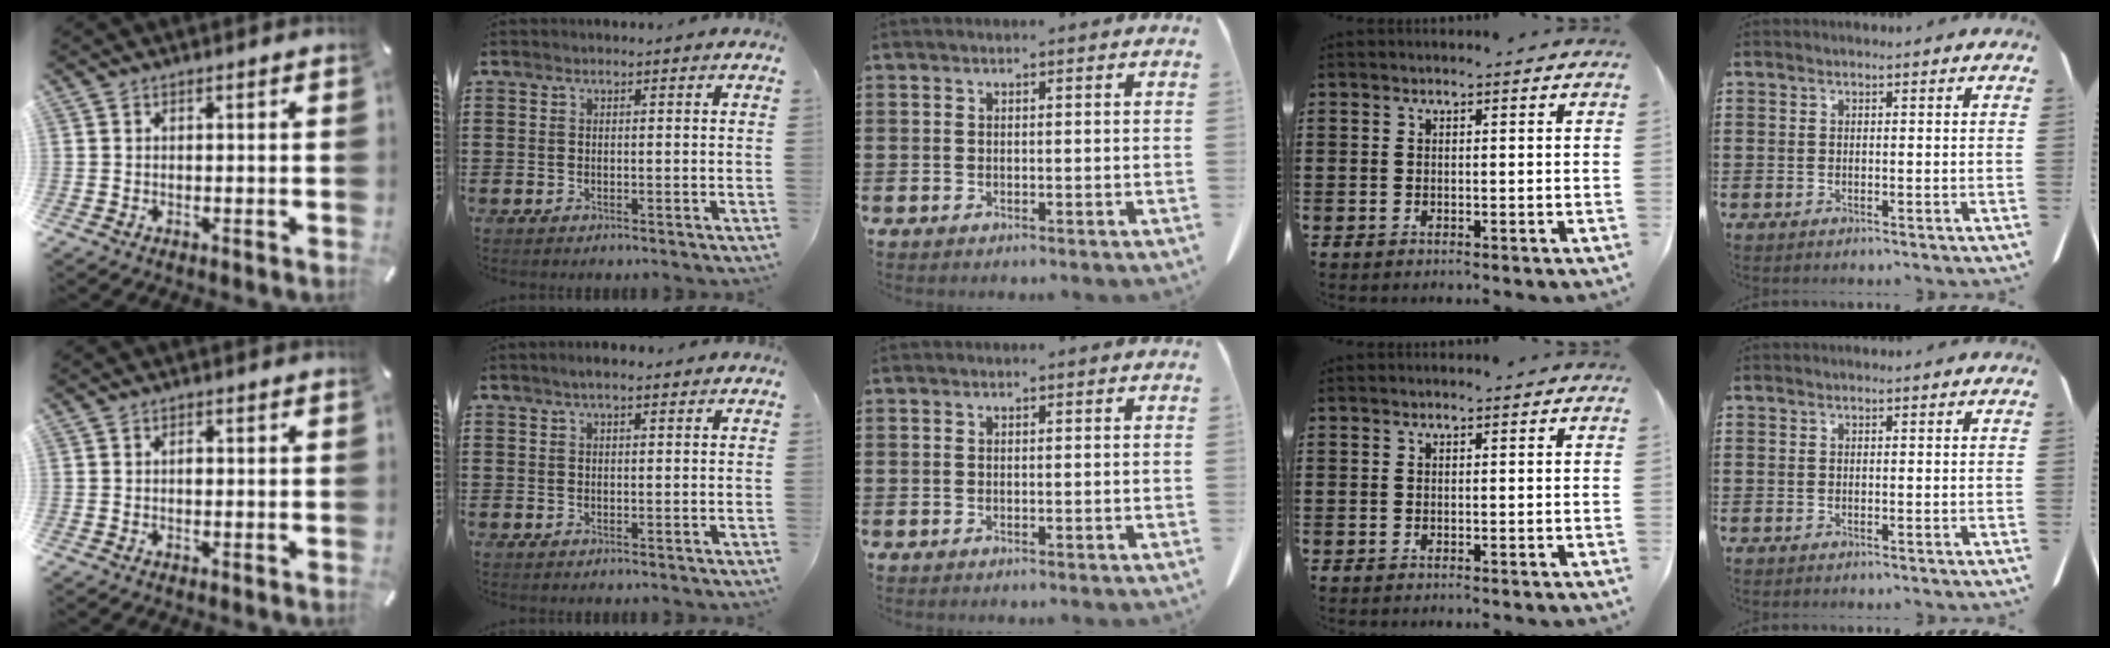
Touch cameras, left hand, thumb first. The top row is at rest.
{"thumb": {"total": 1.1, "force": [0.0, 0.6, 0.9], "torque": [-0.010, -0.004, -0.001]}, "index": {"total": 1.9, "force": [1.2, 0.5, 1.4], "torque": [-0.029, 0.005, 0.020]}}